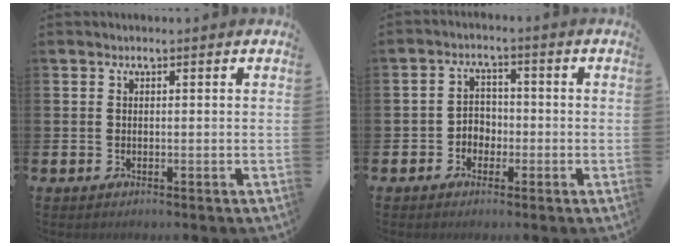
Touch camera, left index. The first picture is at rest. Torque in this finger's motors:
{"motor_torque": [0.10, 0.04, -0.01, 0.00]}